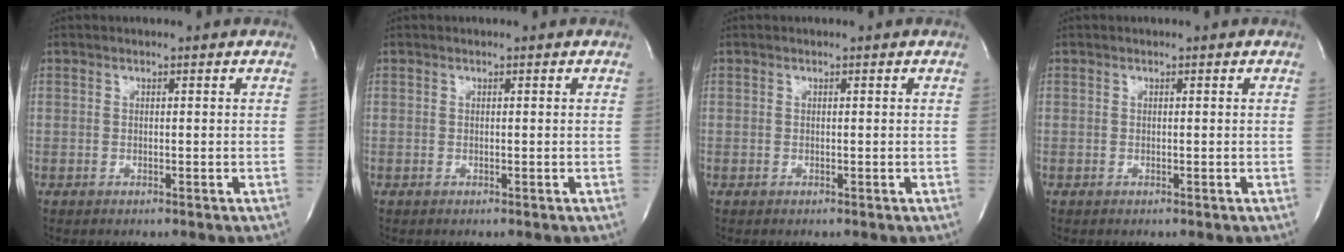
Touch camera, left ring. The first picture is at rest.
{"total": 0.0}
{"total": 0.0}
{"total": 0.0}